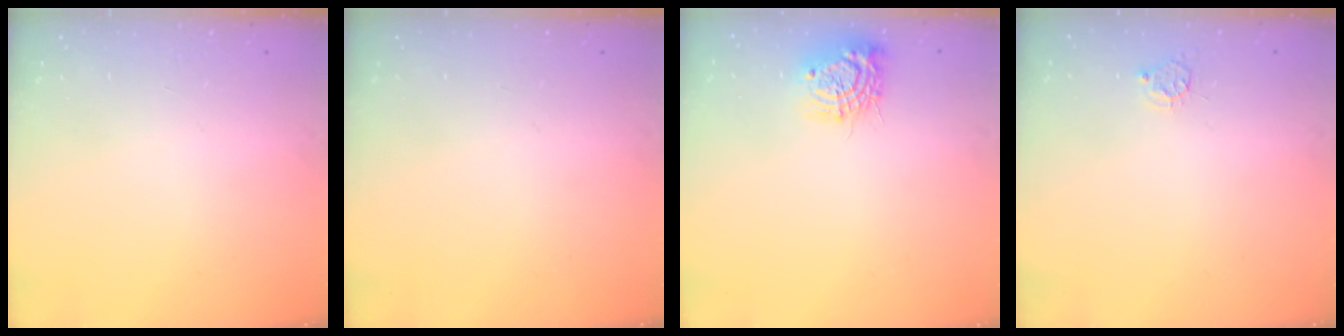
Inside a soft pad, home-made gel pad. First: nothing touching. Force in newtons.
{"total": 0.0}
{"total": 10.7, "press": 10.7, "slide": 0.7}
{"total": 3.9, "press": 3.9, "slide": 0.3}